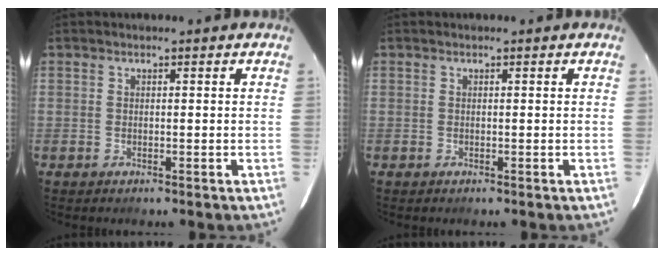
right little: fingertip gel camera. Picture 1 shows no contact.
{"total": 0.0}